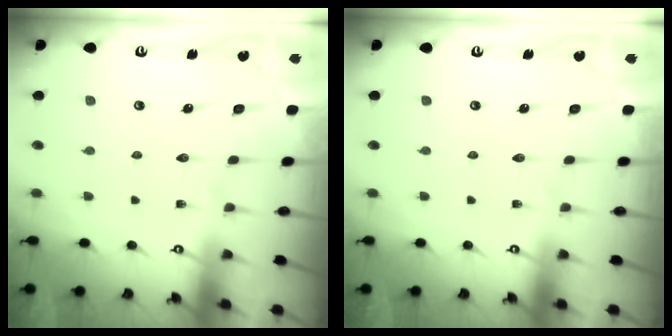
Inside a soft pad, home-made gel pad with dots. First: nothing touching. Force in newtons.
{"total": 0.0}